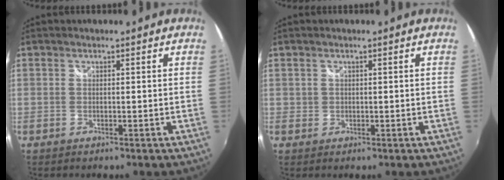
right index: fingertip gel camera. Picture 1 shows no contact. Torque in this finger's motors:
{"motor_torque": [-0.04, -0.02, -0.03, -0.01]}